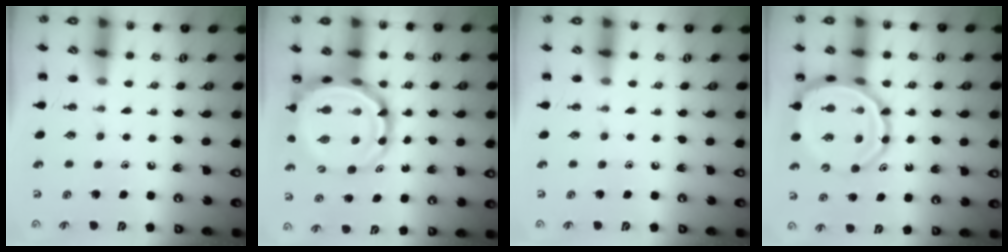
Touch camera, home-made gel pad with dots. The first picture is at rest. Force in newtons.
{"total": 11.9, "press": 11.5, "slide": 3.1}
{"total": 0.0}
{"total": 13.1, "press": 12.6, "slide": 3.5}